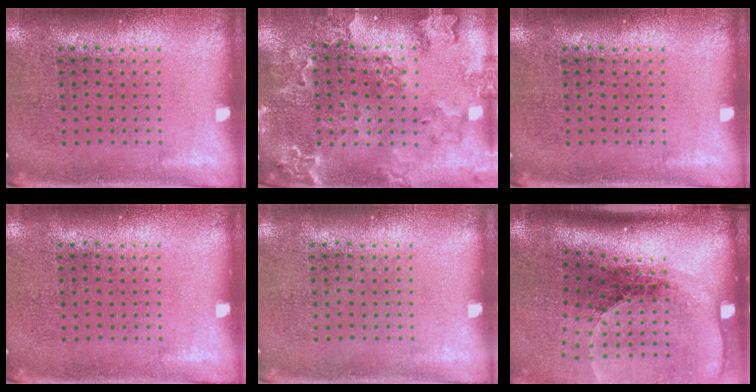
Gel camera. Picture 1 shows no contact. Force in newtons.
{"total": 1.9, "press": 1.9, "slide": 0.2}
{"total": 0.0}
{"total": 0.0}
{"total": 0.0}
{"total": 2.6, "press": 1.9, "slide": 1.9}